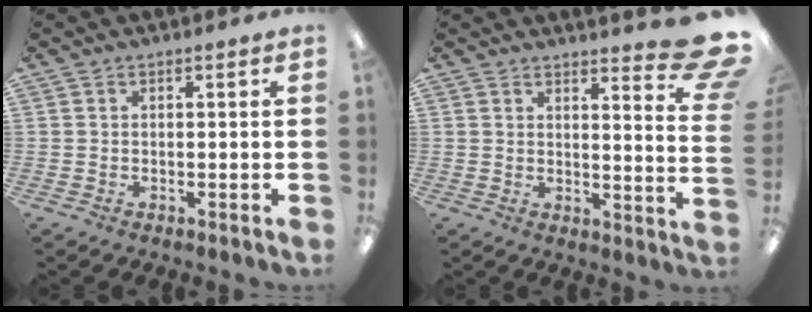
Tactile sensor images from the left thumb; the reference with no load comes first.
{"total": 10.1, "force": [7.2, 2.3, 6.8], "torque": [-0.081, -0.058, 0.121]}